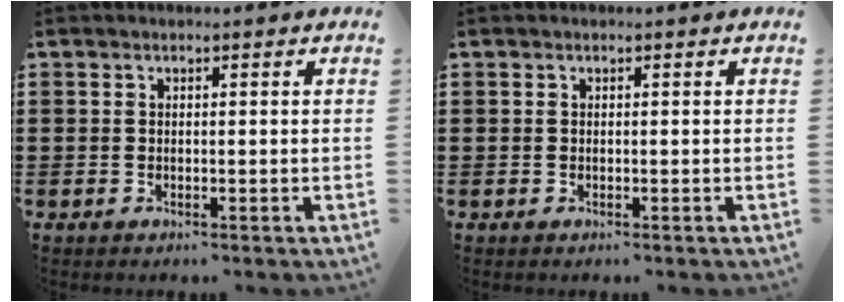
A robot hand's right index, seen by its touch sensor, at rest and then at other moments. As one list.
[{"total": 0.0}]